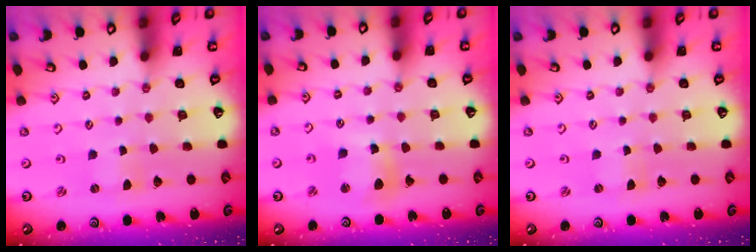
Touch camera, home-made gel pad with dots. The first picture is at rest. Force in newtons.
{"total": 8.2, "press": 8.2, "slide": 0.5}
{"total": 0.0}